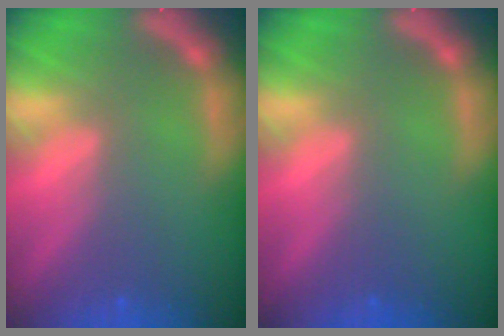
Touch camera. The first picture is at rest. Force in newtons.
{"total": 0.0}